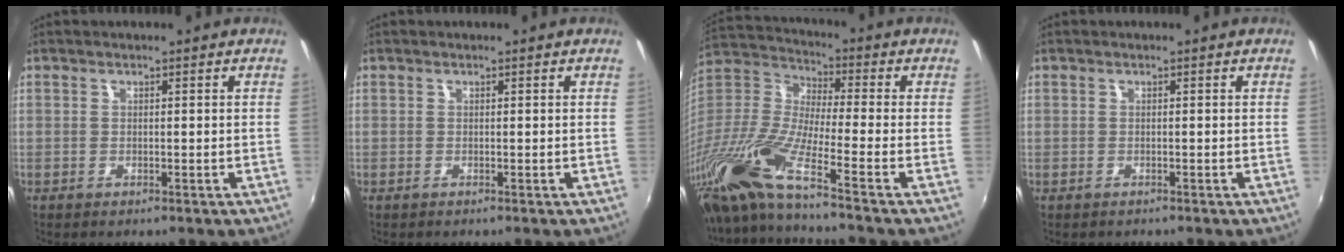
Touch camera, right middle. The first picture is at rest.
{"total": 0.0}
{"total": 17.3, "force": [-13.2, -0.4, 11.3], "torque": [-0.218, -0.037, -0.269]}
{"total": 0.6, "force": [-0.4, 0.5, 0.0], "torque": [0.000, -0.003, -0.005]}